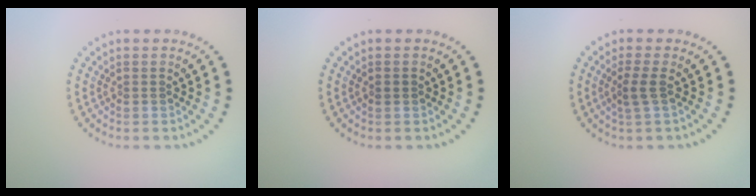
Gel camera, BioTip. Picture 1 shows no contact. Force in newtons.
{"total": 0.6, "press": 0.6, "slide": 0.0}
{"total": 1.7, "press": 1.3, "slide": 1.0}